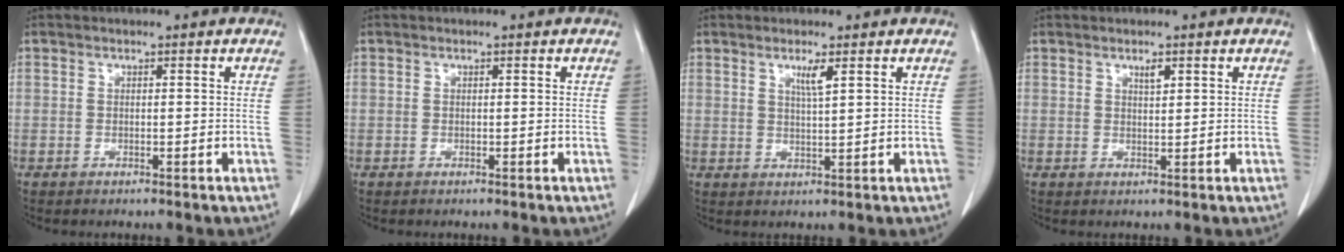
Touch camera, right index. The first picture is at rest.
{"total": 0.0}
{"total": 2.7, "force": [1.4, -0.2, 2.3], "torque": [-0.046, -0.005, 0.028]}
{"total": 1.4, "force": [0.9, 0.3, 1.1], "torque": [-0.020, -0.004, 0.017]}